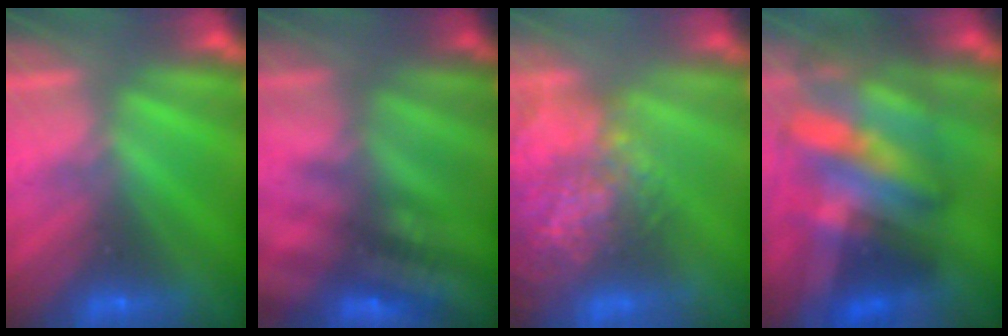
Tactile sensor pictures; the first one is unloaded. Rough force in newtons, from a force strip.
{"total": 2.8}
{"total": 7.3}
{"total": 7.1}